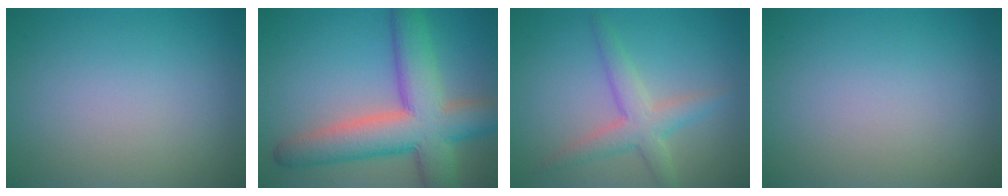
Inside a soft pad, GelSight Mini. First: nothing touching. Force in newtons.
{"total": 10.0, "press": 10.0, "slide": 0.4}
{"total": 3.5, "press": 3.5, "slide": 0.2}
{"total": 0.0}